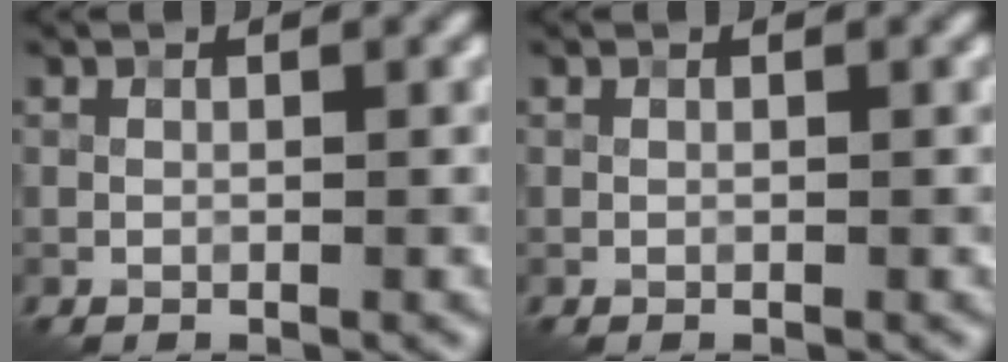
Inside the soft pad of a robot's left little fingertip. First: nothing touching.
{"total": 0.0}